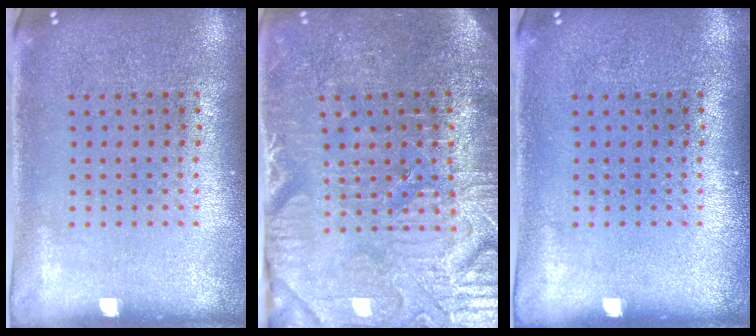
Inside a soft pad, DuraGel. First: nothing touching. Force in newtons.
{"total": 4.0, "press": 3.9, "slide": 1.0}
{"total": 0.0}